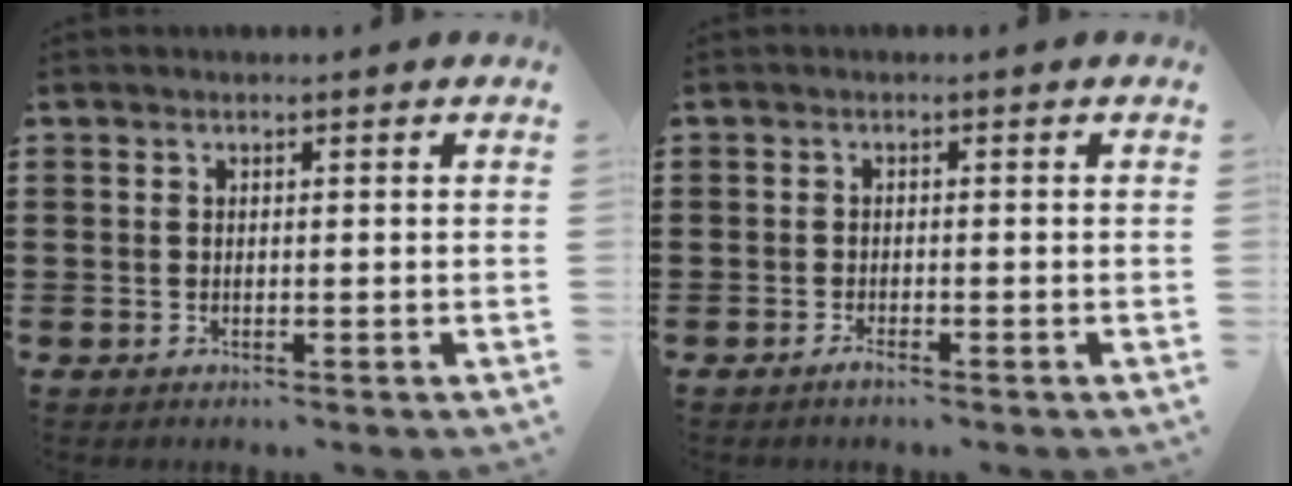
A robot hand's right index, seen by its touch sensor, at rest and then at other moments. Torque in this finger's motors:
{"motor_torque": [1.09, 1.04, 0.02, 0.00]}